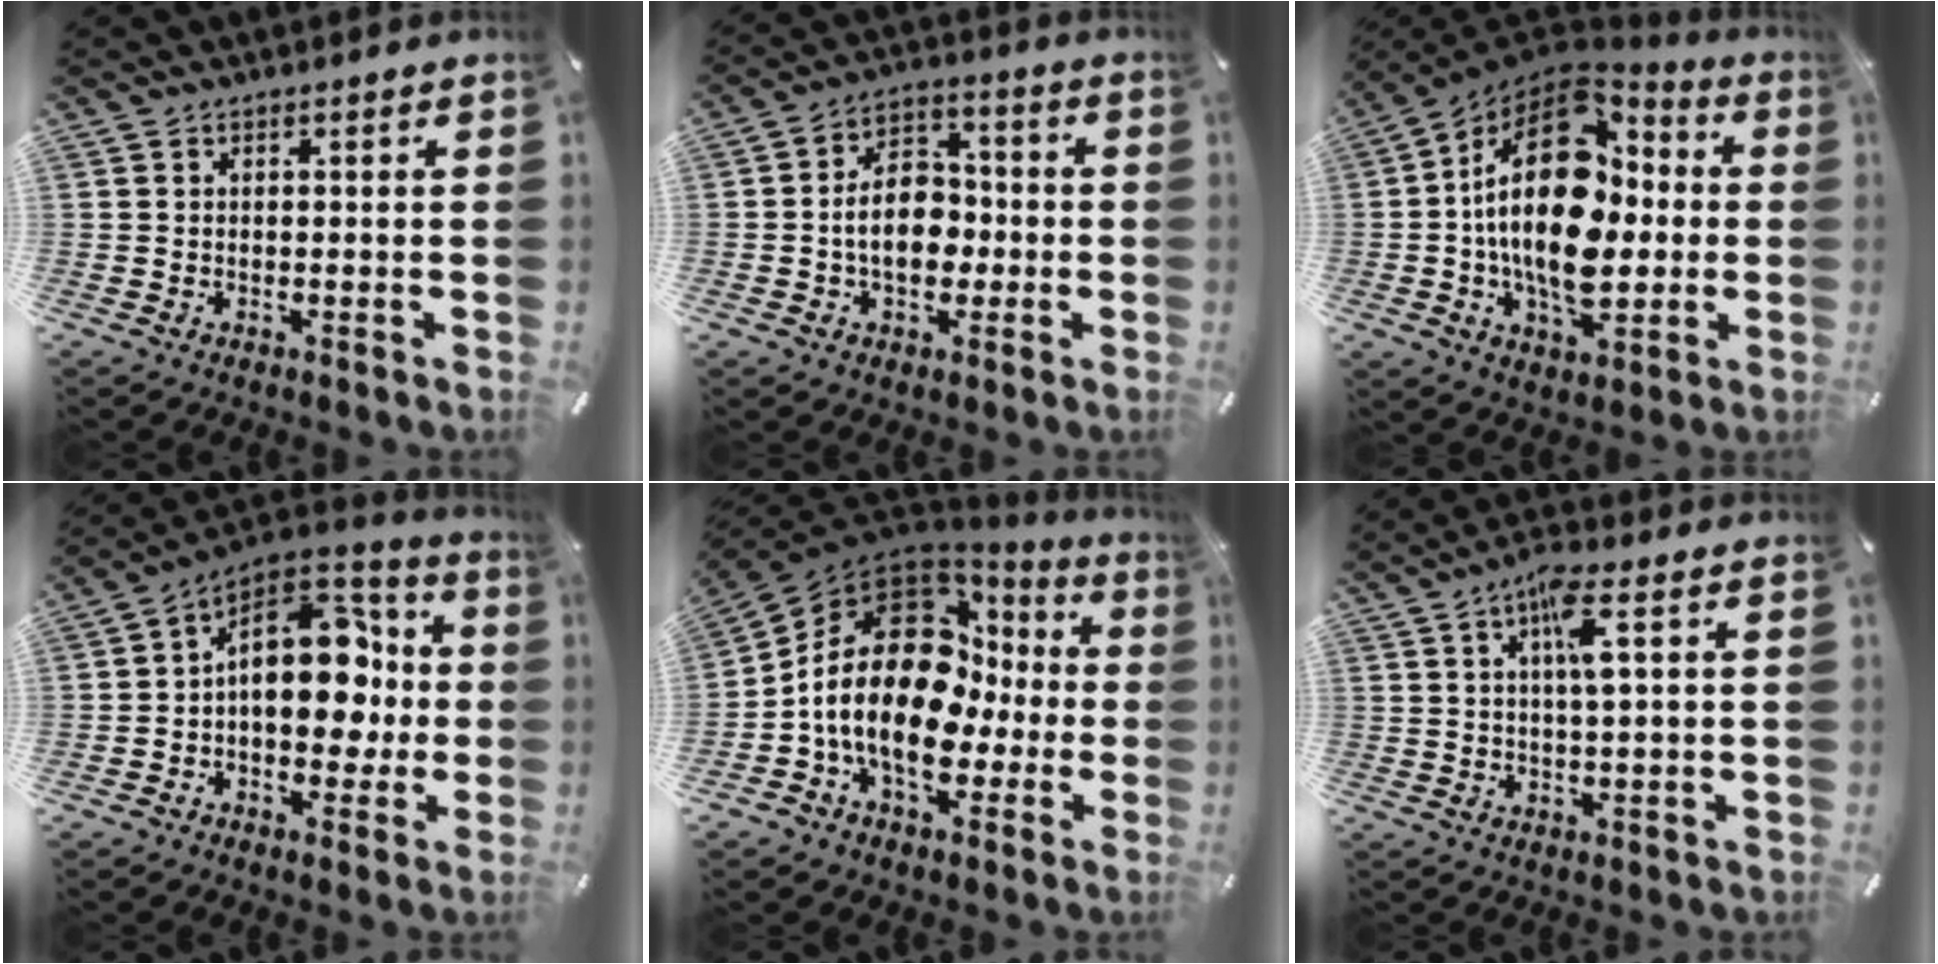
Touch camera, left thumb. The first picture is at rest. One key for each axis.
{"total": 10.2, "fx": -1.7, "fy": 7.5, "fz": 6.8, "tx": -0.109, "ty": 0.016, "tz": -0.029}
{"total": 24.7, "fx": 0.8, "fy": 15.1, "fz": 19.6, "tx": -0.371, "ty": -0.014, "tz": 0.014}
{"total": 17.6, "fx": 1.0, "fy": 11.9, "fz": 12.9, "tx": -0.173, "ty": -0.007, "tz": 0.018}
{"total": 20.6, "fx": -0.9, "fy": 14.4, "fz": 14.7, "tx": -0.276, "ty": 0.000, "tz": -0.012}
{"total": 7.0, "fx": 2.3, "fy": 1.2, "fz": 6.5, "tx": -0.125, "ty": 0.000, "tz": 0.035}